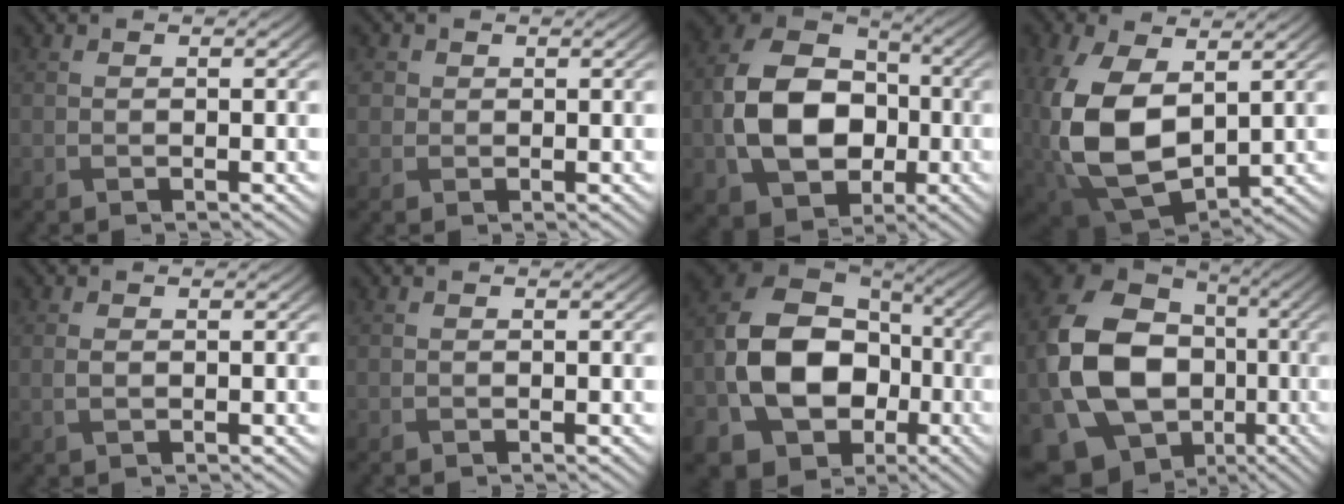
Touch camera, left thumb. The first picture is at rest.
{"total": 1.6, "force": [0.3, 1.5, 0.3], "torque": [-0.007, -0.004, 0.004]}
{"total": 13.0, "force": [-2.3, 9.7, 8.4], "torque": [-0.181, -0.011, -0.047]}
{"total": 12.6, "force": [0.7, 8.2, 9.6], "torque": [-0.242, -0.018, 0.025]}
{"total": 1.2, "force": [0.0, 0.6, 1.1], "torque": [-0.031, -0.001, 0.001]}
{"total": 0.0}
{"total": 17.1, "force": [-4.5, 12.9, 10.3], "torque": [-0.227, -0.028, -0.080]}
{"total": 18.2, "force": [-3.3, 14.4, 10.6], "torque": [-0.258, -0.034, -0.052]}